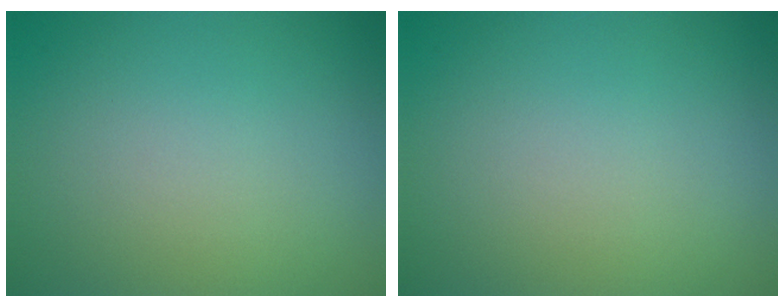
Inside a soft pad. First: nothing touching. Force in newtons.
{"total": 0.0}